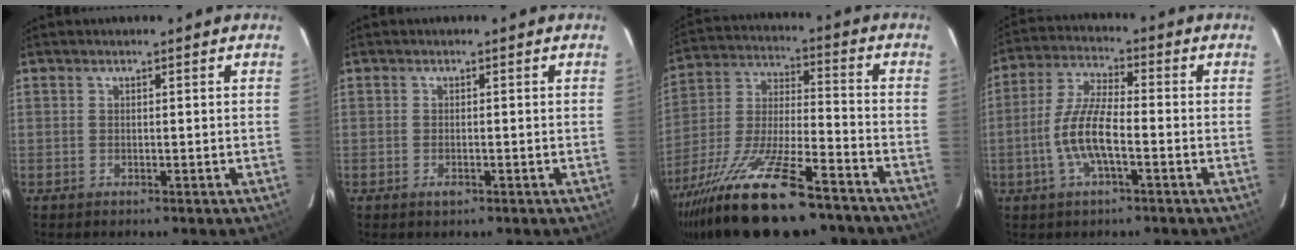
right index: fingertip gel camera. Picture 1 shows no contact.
{"total": 1.3, "force": [-0.7, 0.6, 1.0], "torque": [-0.019, -0.001, -0.011]}
{"total": 25.8, "force": [-18.2, 7.0, 16.8], "torque": [-0.329, -0.049, -0.303]}
{"total": 9.3, "force": [-2.9, 2.6, 8.5], "torque": [-0.179, 0.002, -0.057]}